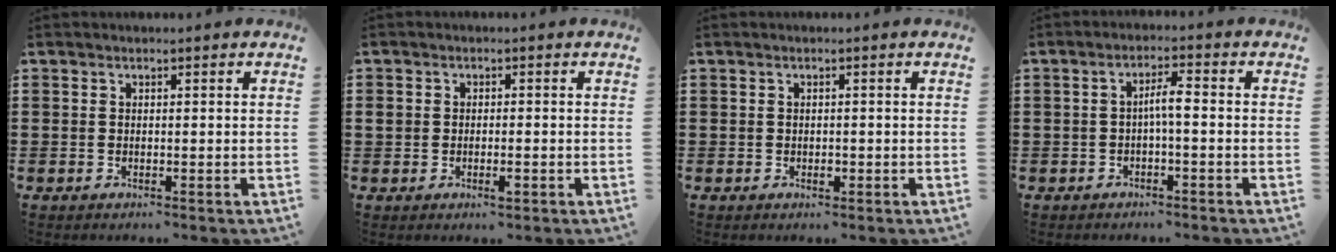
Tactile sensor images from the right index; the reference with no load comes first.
{"total": 1.9, "force": [-0.6, 1.1, 1.4], "torque": [-0.029, 0.001, -0.011]}
{"total": 1.0, "force": [-0.3, 0.6, 0.7], "torque": [-0.014, -0.002, -0.005]}
{"total": 3.1, "force": [-0.5, 0.5, 3.1], "torque": [-0.059, 0.005, -0.012]}